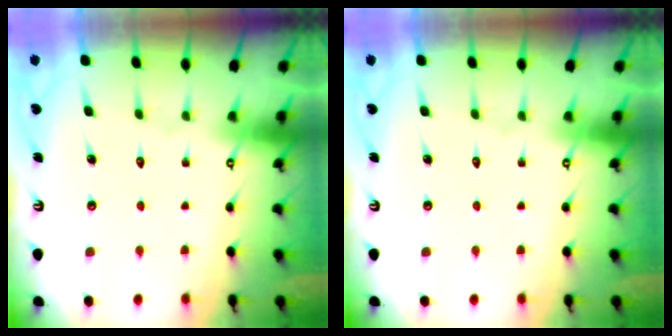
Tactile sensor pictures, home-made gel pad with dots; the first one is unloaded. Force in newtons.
{"total": 0.0}